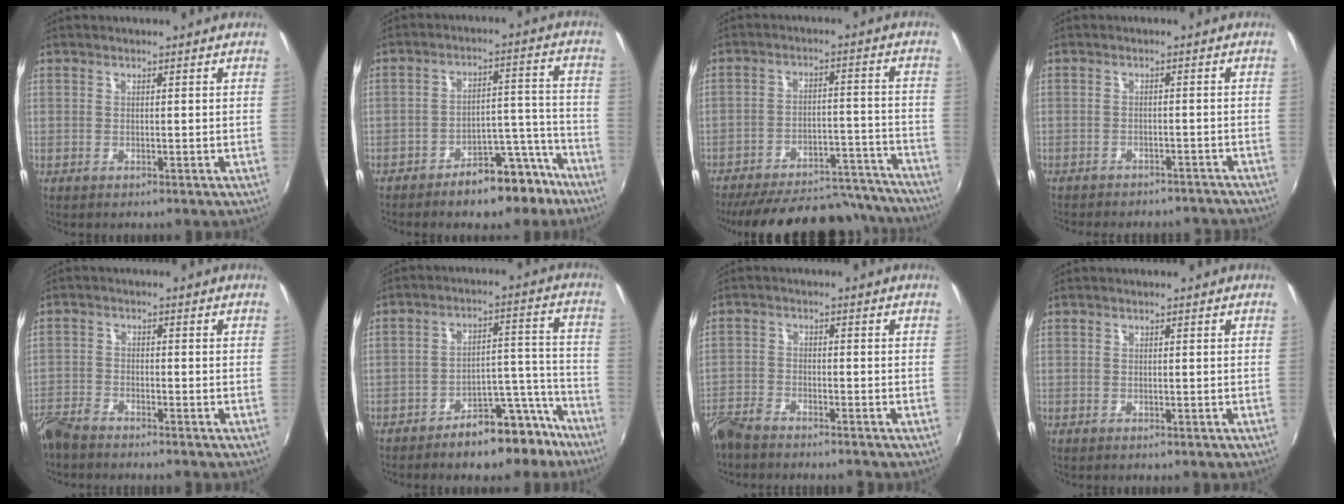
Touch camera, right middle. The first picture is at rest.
{"total": 10.8, "force": [-8.3, 4.6, 5.1], "torque": [-0.064, 0.043, -0.103]}
{"total": 28.1, "force": [-24.9, 8.4, 9.9], "torque": [-0.179, 0.036, -0.310]}
{"total": 12.6, "force": [-11.2, 3.9, 4.2], "torque": [-0.096, -0.001, -0.135]}
{"total": 5.5, "force": [-4.9, 1.5, 2.0], "torque": [-0.055, -0.013, -0.102]}
{"total": 11.4, "force": [-9.0, 4.5, 5.2], "torque": [-0.059, 0.048, -0.118]}
{"total": 6.1, "force": [-5.4, 1.8, 2.2], "torque": [-0.063, -0.013, -0.109]}
{"total": 0.0}